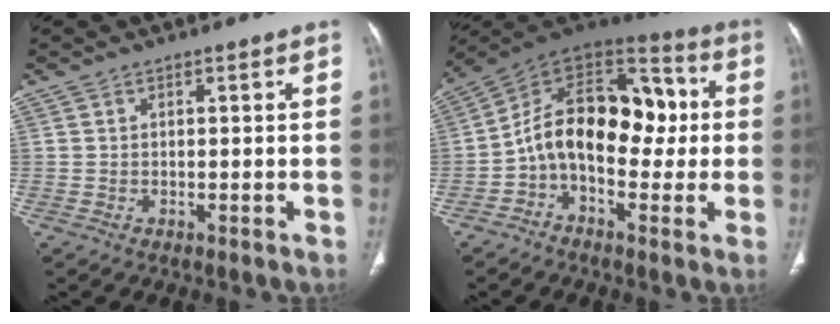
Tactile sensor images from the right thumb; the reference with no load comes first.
{"total": 18.0, "force": [-0.8, 11.2, 14.1], "torque": [-0.181, 0.057, -0.024]}